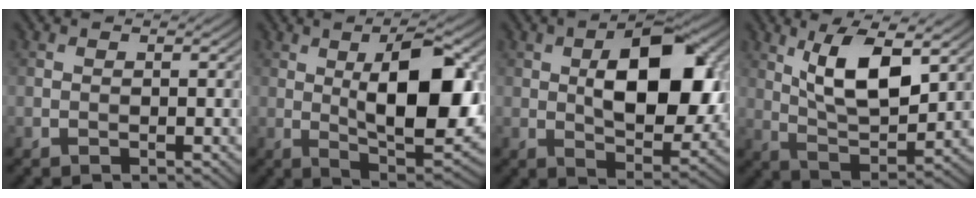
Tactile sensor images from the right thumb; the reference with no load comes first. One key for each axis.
{"total": 13.4, "fx": 1.9, "fy": 5.4, "fz": 12.1, "tx": -0.178, "ty": -0.003, "tz": 0.029}
{"total": 12.4, "fx": 1.8, "fy": 6.4, "fz": 10.5, "tx": -0.152, "ty": 0.001, "tz": 0.030}
{"total": 10.0, "fx": 4.2, "fy": 3.9, "fz": 8.3, "tx": -0.161, "ty": -0.005, "tz": 0.082}